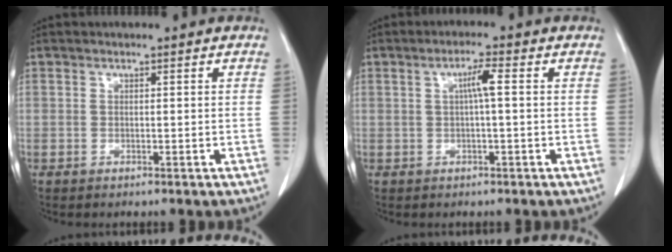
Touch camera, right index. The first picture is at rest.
{"total": 3.0, "force": [0.5, 0.2, 3.0], "torque": [-0.054, 0.005, 0.007]}